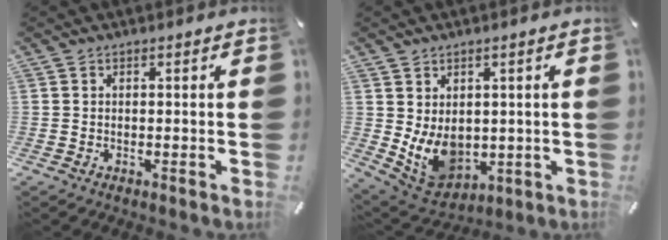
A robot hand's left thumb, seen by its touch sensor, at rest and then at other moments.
{"total": 9.2, "force": [0.4, 7.7, 5.0], "torque": [-0.102, -0.019, 0.014]}